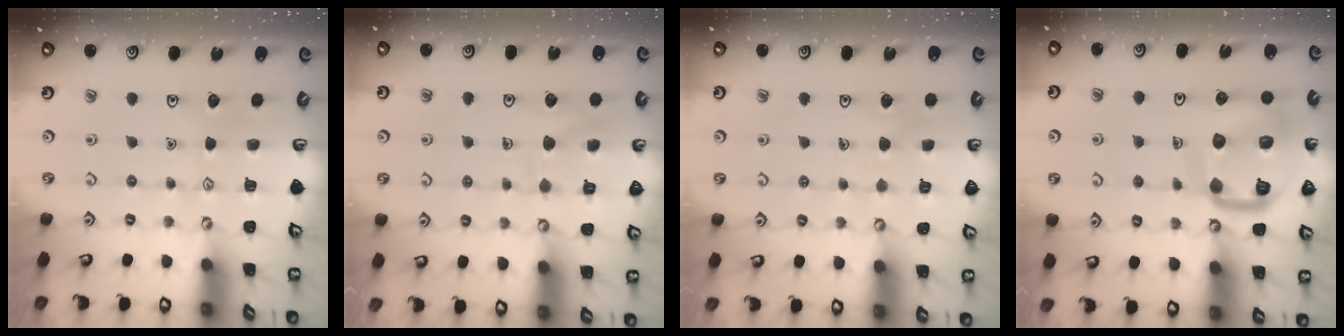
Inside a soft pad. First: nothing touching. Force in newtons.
{"total": 7.8, "press": 7.8, "slide": 0.4}
{"total": 3.9, "press": 3.9, "slide": 0.2}
{"total": 15.9, "press": 15.9, "slide": 1.6}